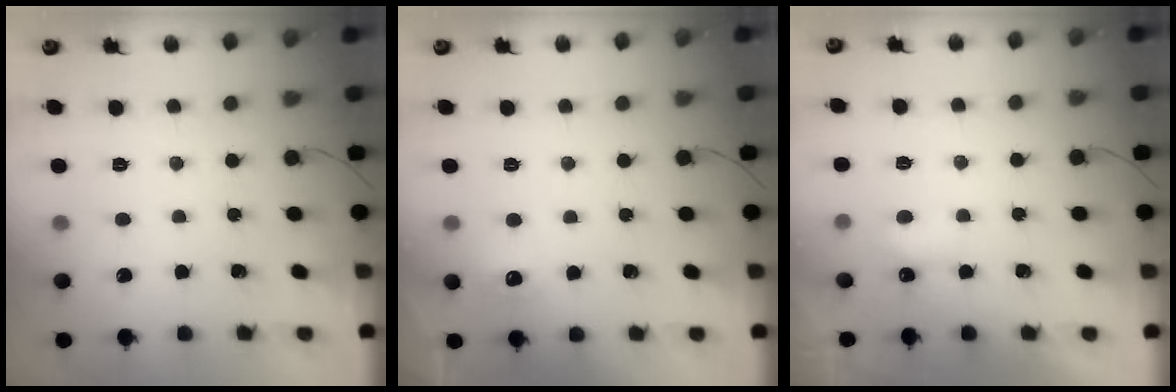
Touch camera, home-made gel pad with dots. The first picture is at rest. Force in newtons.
{"total": 5.7, "press": 5.5, "slide": 1.5}
{"total": 3.6, "press": 3.5, "slide": 1.1}